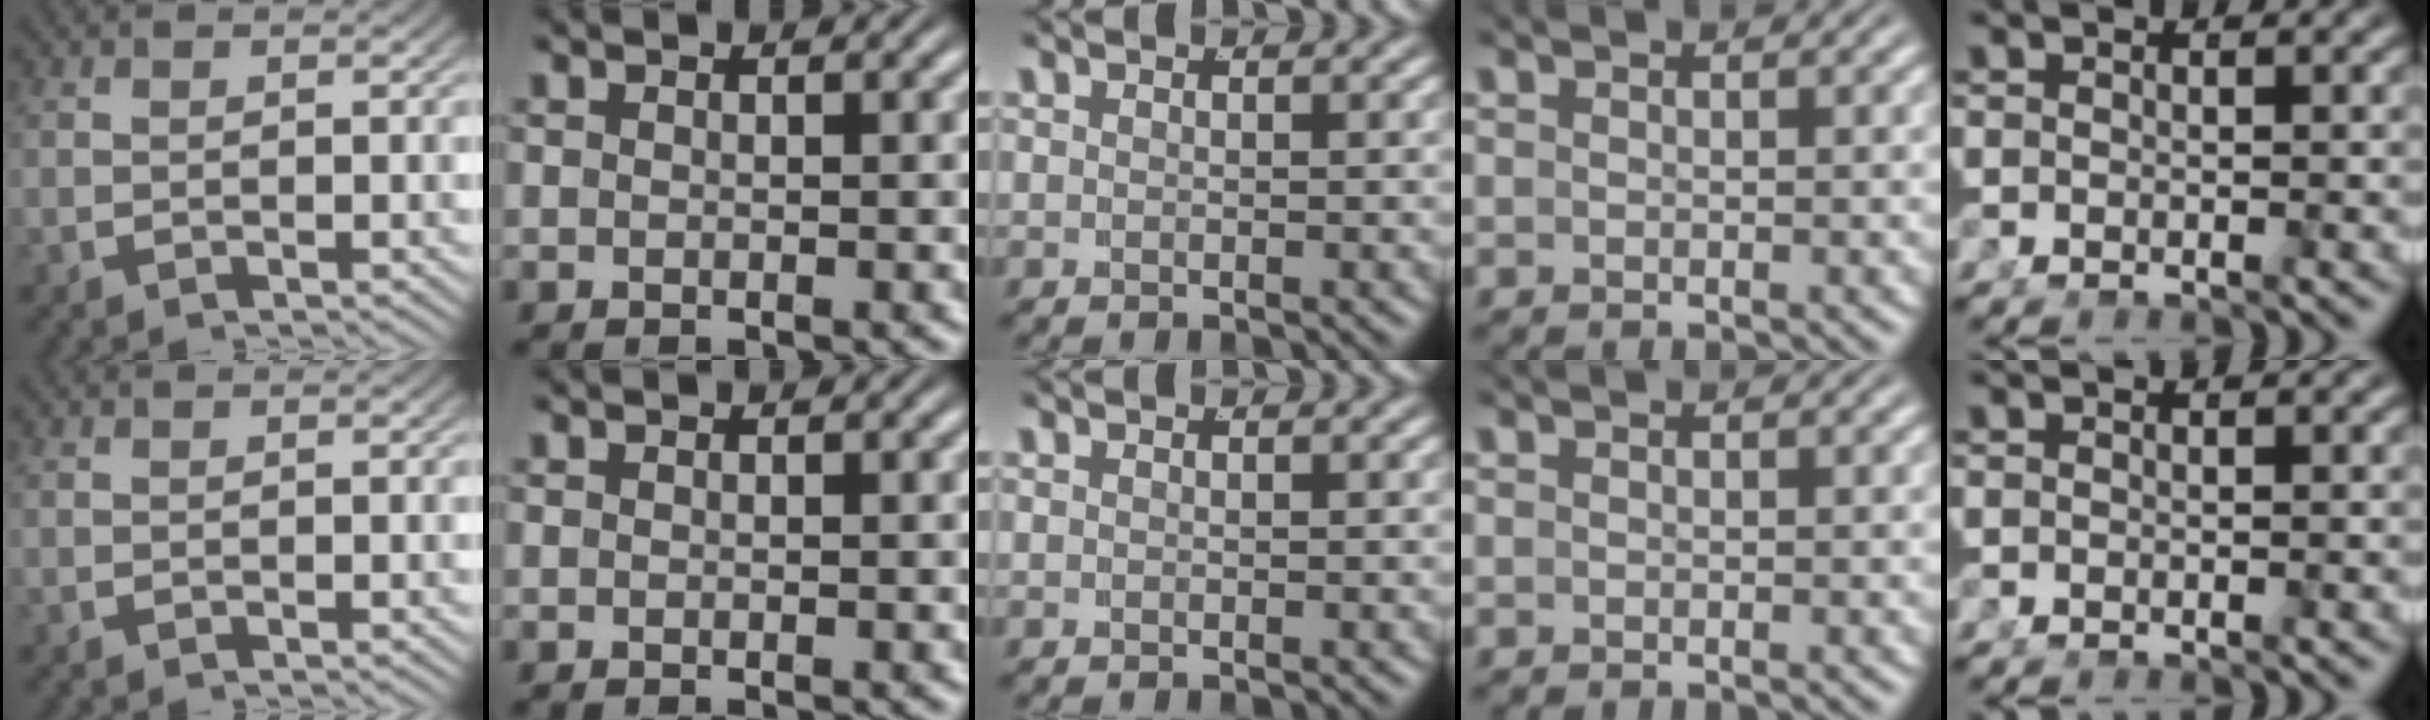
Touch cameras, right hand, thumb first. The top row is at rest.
{}